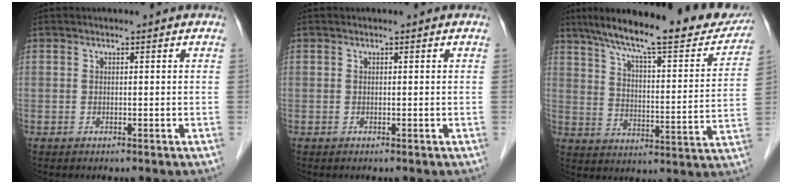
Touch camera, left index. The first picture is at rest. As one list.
[{"total": 0.0}, {"total": 24.0, "force": [20.1, 3.8, 12.7], "torque": [-0.194, -0.011, 0.274]}]